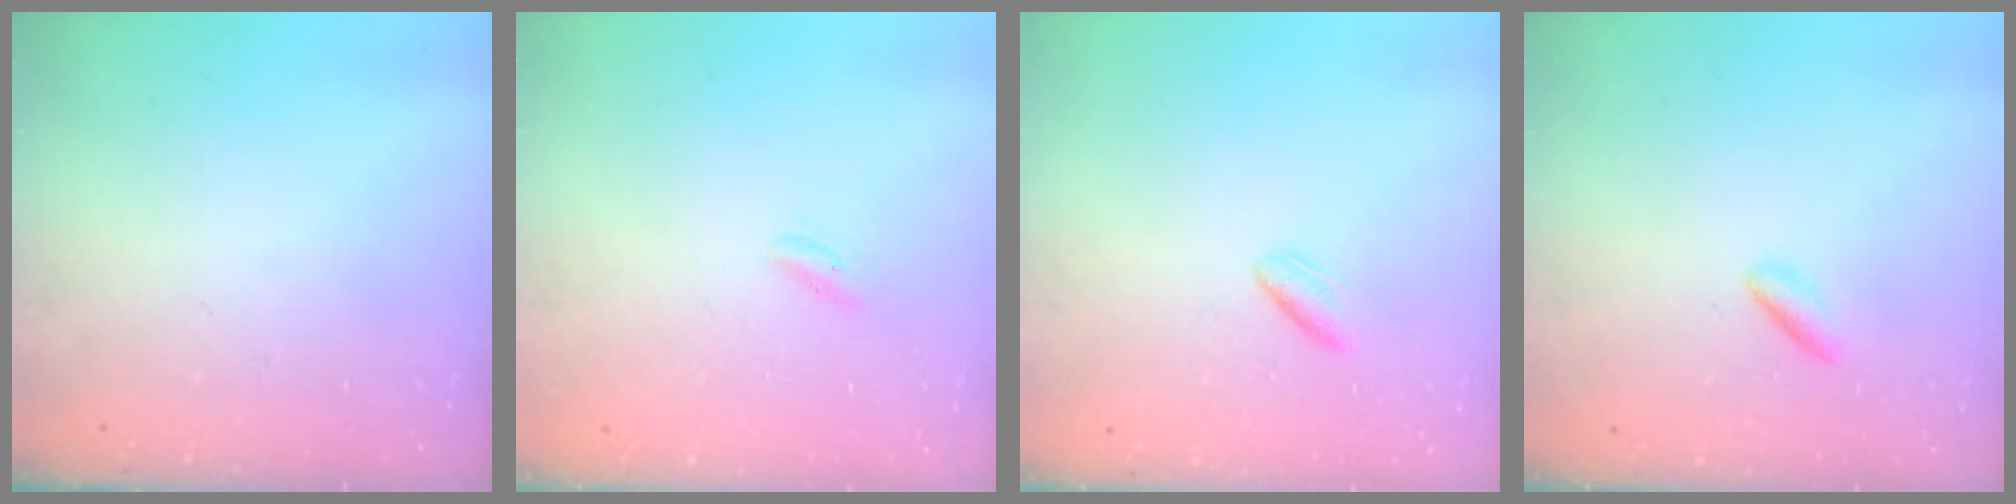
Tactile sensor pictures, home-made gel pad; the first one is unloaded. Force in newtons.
{"total": 0.0}
{"total": 2.3, "press": 1.9, "slide": 1.2}
{"total": 1.6, "press": 1.5, "slide": 0.6}